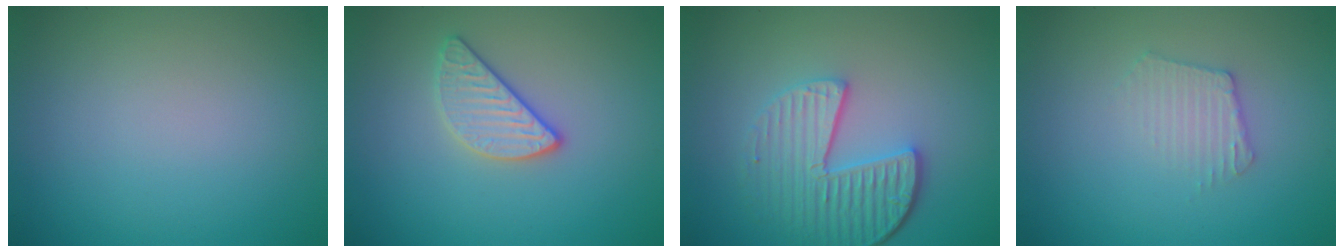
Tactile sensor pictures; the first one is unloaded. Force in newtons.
{"total": 2.6, "press": 2.5, "slide": 0.7}
{"total": 4.9, "press": 3.9, "slide": 2.9}
{"total": 2.1, "press": 2.0, "slide": 0.4}